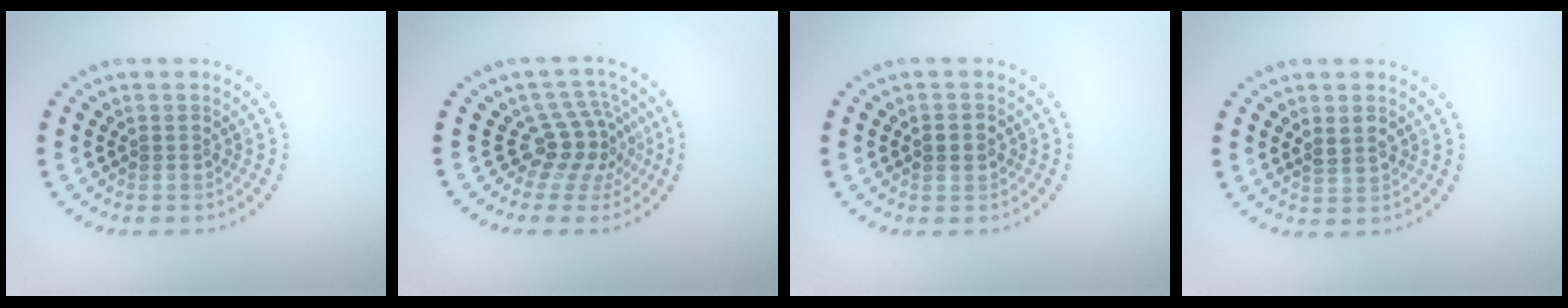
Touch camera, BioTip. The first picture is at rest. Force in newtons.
{"total": 3.6, "press": 2.6, "slide": 2.5}
{"total": 2.1, "press": 2.1, "slide": 0.2}
{"total": 1.7, "press": 1.6, "slide": 0.3}